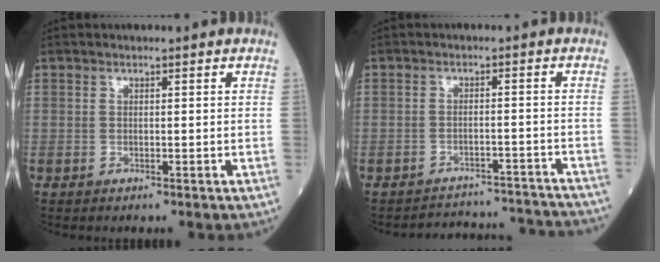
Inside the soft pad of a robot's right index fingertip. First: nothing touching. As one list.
[{"total": 11.5, "force": [-11.5, 0.9, 0.2], "torque": [0.001, 0.020, -0.137]}]